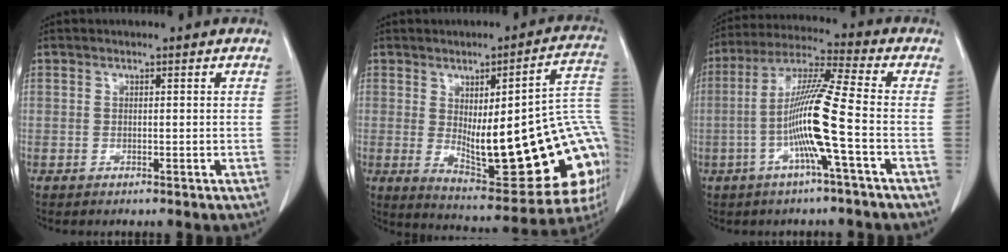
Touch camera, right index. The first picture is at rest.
{"total": 26.3, "force": [-2.7, 6.0, 25.5], "torque": [-0.251, 0.004, -0.023]}
{"total": 11.8, "force": [-3.0, -1.0, 11.4], "torque": [-0.221, 0.004, -0.065]}